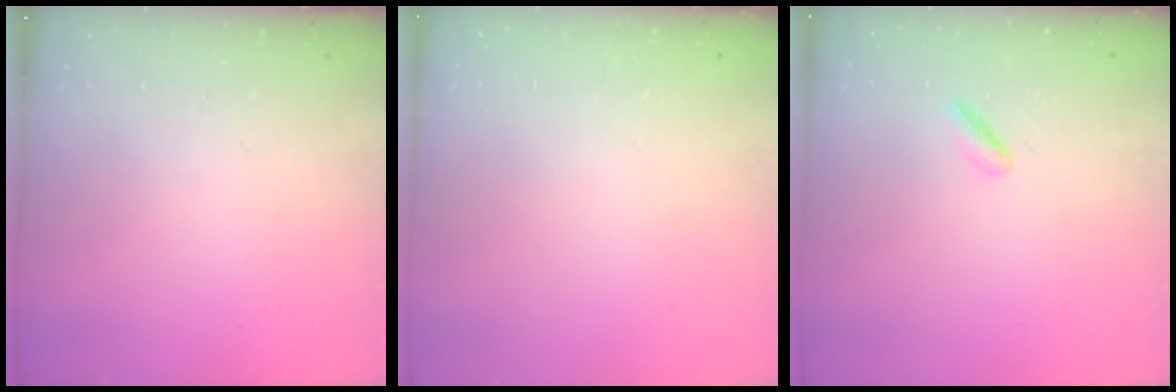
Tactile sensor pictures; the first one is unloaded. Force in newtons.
{"total": 2.1, "press": 2.1, "slide": 0.1}
{"total": 2.1, "press": 1.9, "slide": 0.7}